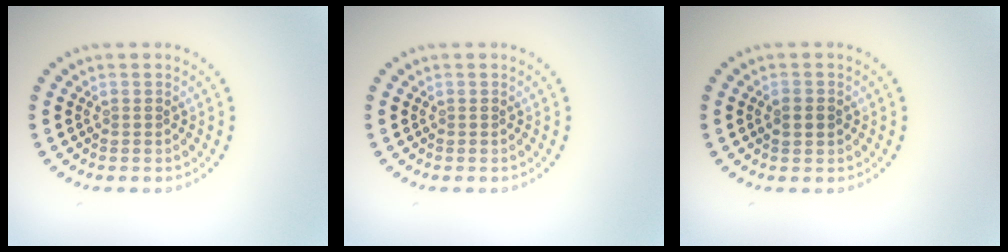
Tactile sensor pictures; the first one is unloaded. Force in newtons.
{"total": 0.0}
{"total": 1.8, "press": 1.8, "slide": 0.0}